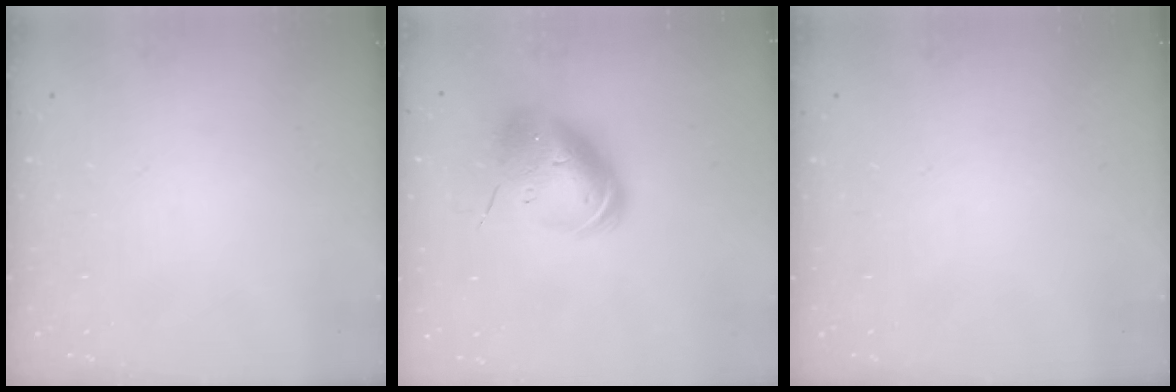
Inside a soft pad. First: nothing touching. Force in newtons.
{"total": 15.1, "press": 14.9, "slide": 2.9}
{"total": 0.0}